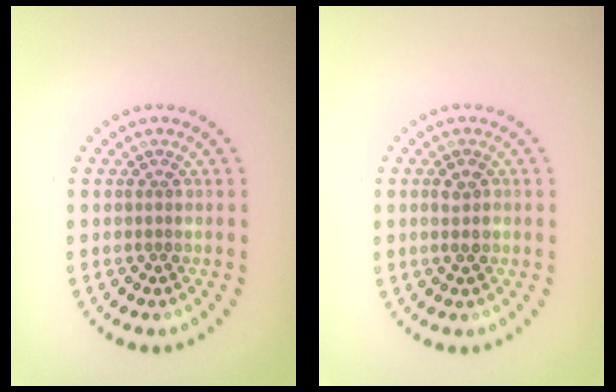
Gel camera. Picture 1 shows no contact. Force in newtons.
{"total": 1.5, "press": 1.5, "slide": 0.1}